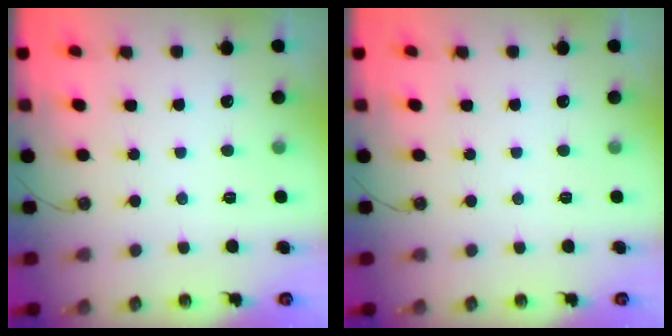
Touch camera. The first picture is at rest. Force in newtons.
{"total": 0.0}